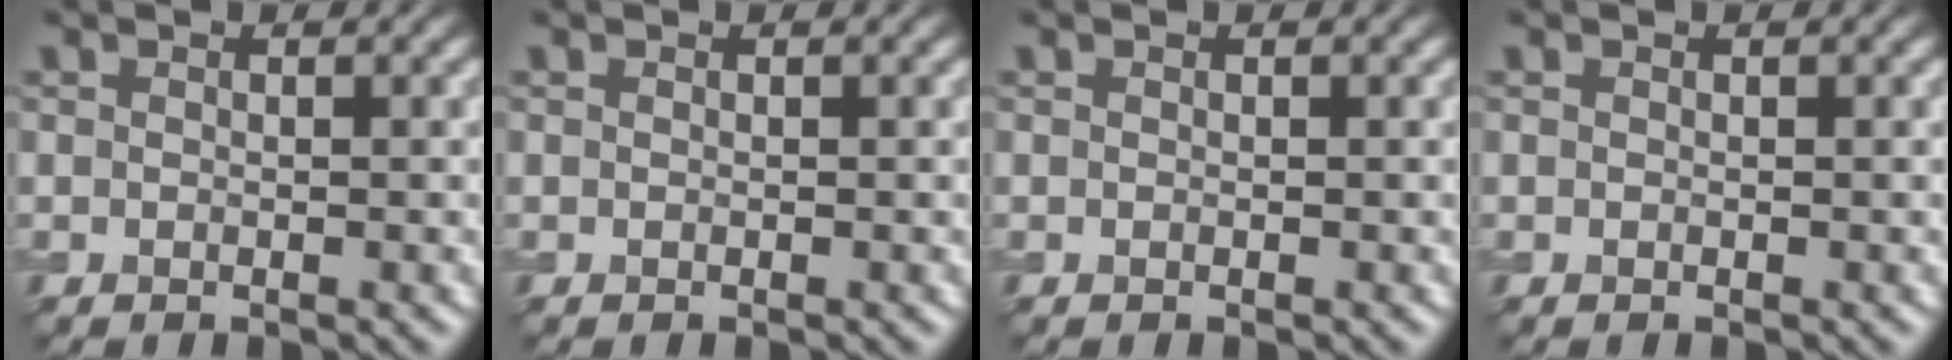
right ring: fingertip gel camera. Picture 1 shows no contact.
{"total": 0.0}
{"total": 0.0}
{"total": 0.0}